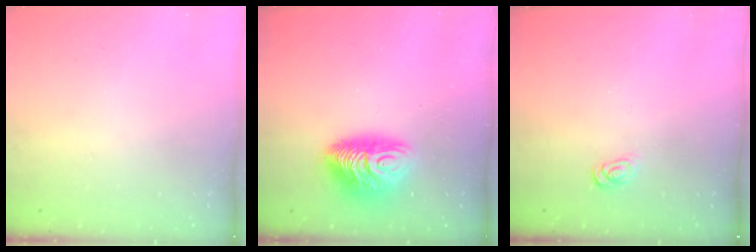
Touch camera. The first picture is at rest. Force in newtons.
{"total": 10.2, "press": 10.2, "slide": 0.8}
{"total": 2.5, "press": 2.4, "slide": 0.3}